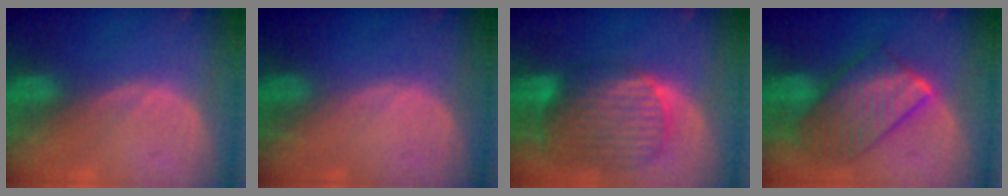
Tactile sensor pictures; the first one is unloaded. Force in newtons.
{"total": 0.0}
{"total": 10.7, "press": 9.2, "slide": 5.5}
{"total": 10.1, "press": 10.1, "slide": 0.7}